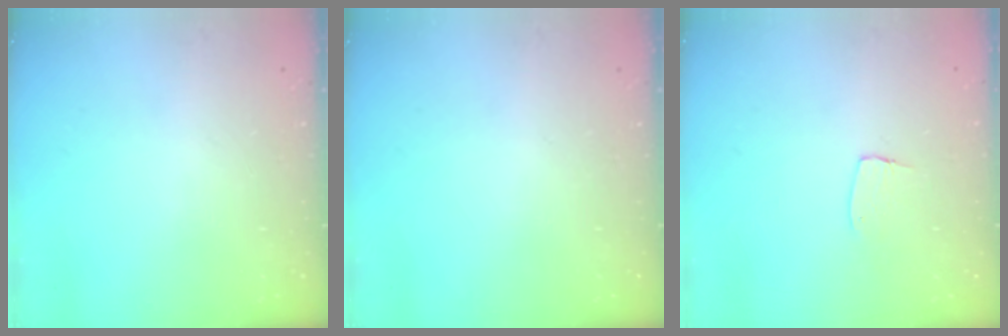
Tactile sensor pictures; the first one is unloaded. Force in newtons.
{"total": 0.0}
{"total": 4.6, "press": 4.6, "slide": 0.3}